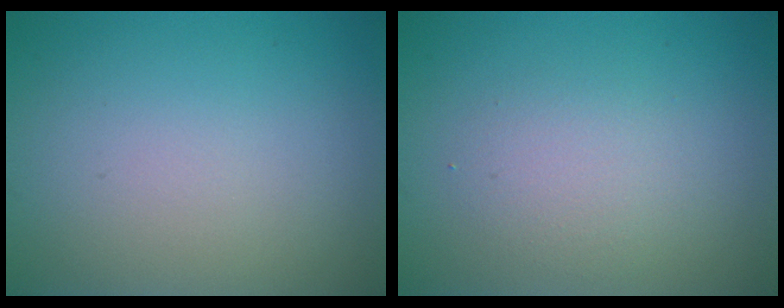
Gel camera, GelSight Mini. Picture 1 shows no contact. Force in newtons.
{"total": 2.3, "press": 2.3, "slide": 0.1}